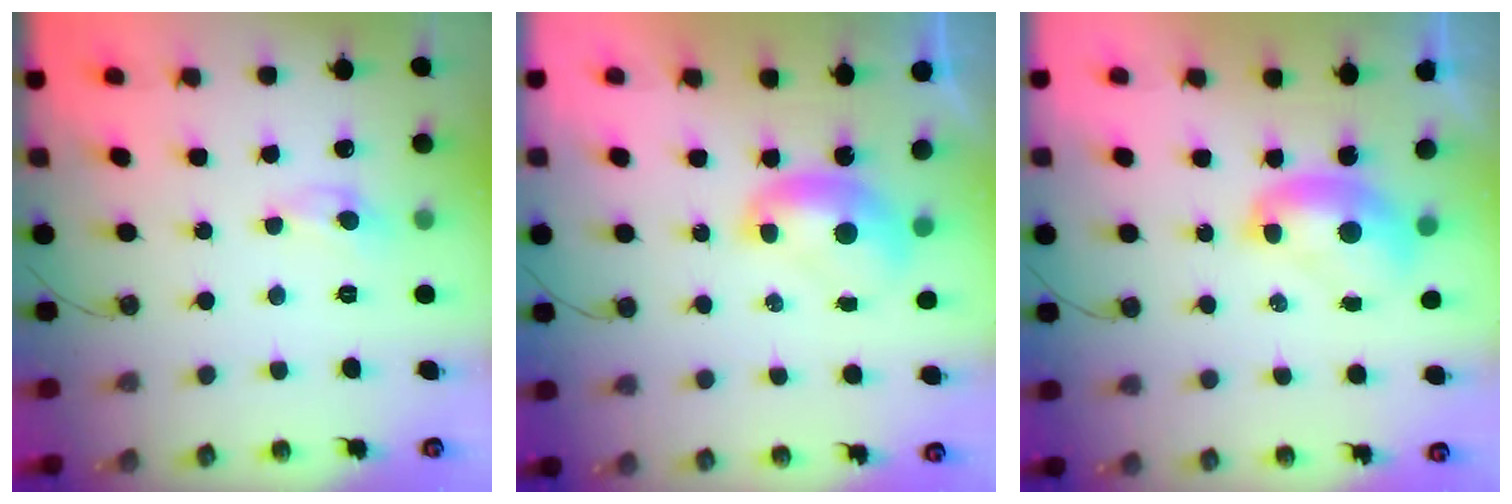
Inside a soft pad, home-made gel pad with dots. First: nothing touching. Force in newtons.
{"total": 1.6, "press": 1.6, "slide": 0.2}
{"total": 1.8, "press": 1.8, "slide": 0.0}